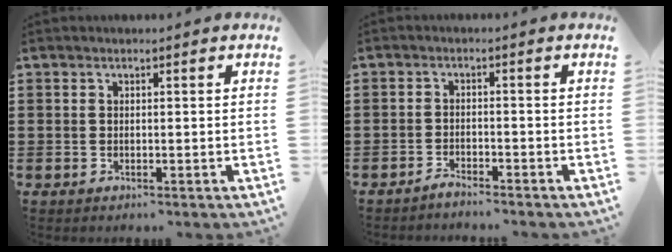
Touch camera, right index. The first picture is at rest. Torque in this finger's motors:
{"motor_torque": [-0.44, -0.55, -0.12, 0.01]}